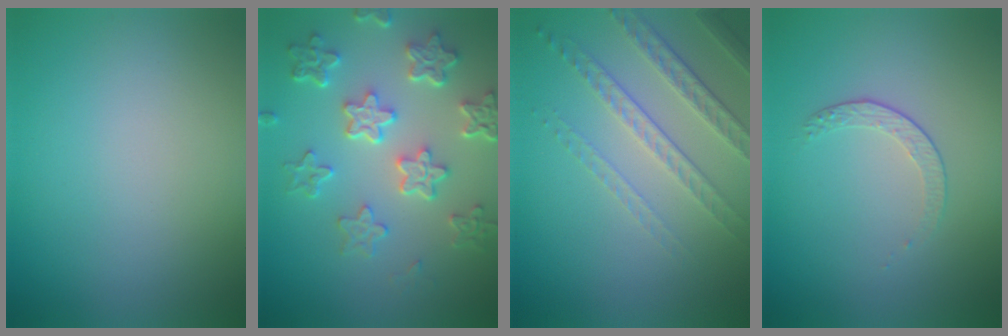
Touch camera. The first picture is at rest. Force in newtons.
{"total": 6.2, "press": 4.7, "slide": 4.0}
{"total": 4.6, "press": 3.1, "slide": 3.3}
{"total": 1.5, "press": 0.9, "slide": 1.2}